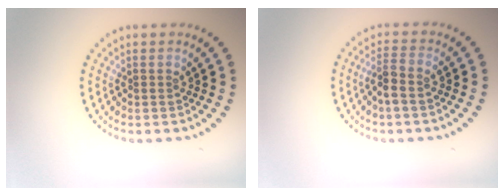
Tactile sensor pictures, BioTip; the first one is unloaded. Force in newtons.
{"total": 2.0, "press": 1.7, "slide": 1.1}